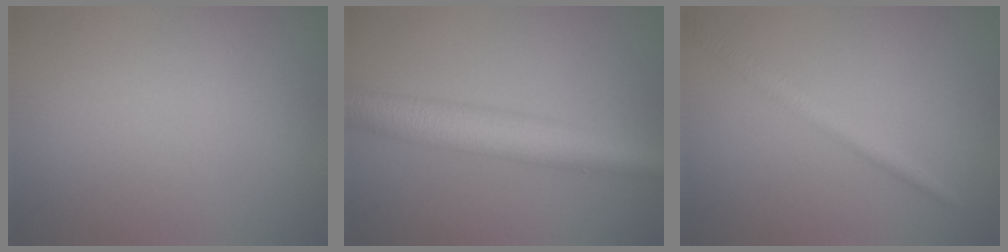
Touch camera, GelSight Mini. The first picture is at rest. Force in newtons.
{"total": 6.5, "press": 6.5, "slide": 0.1}
{"total": 2.0, "press": 2.0, "slide": 0.1}